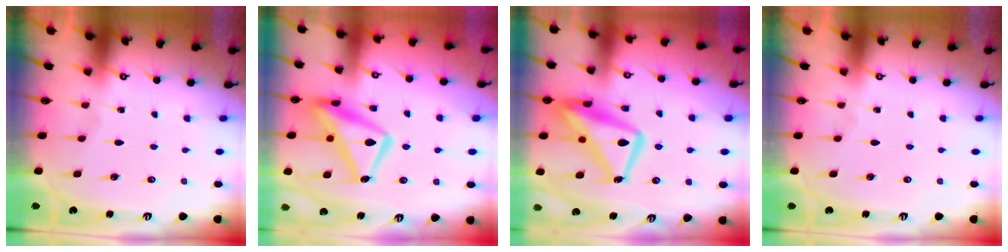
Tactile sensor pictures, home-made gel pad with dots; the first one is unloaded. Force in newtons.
{"total": 15.4, "press": 15.4, "slide": 1.4}
{"total": 17.7, "press": 17.7, "slide": 1.6}
{"total": 0.0}